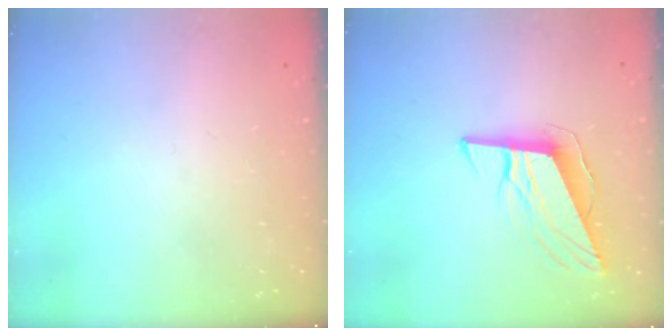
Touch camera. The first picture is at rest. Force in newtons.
{"total": 10.7, "press": 10.2, "slide": 3.3}